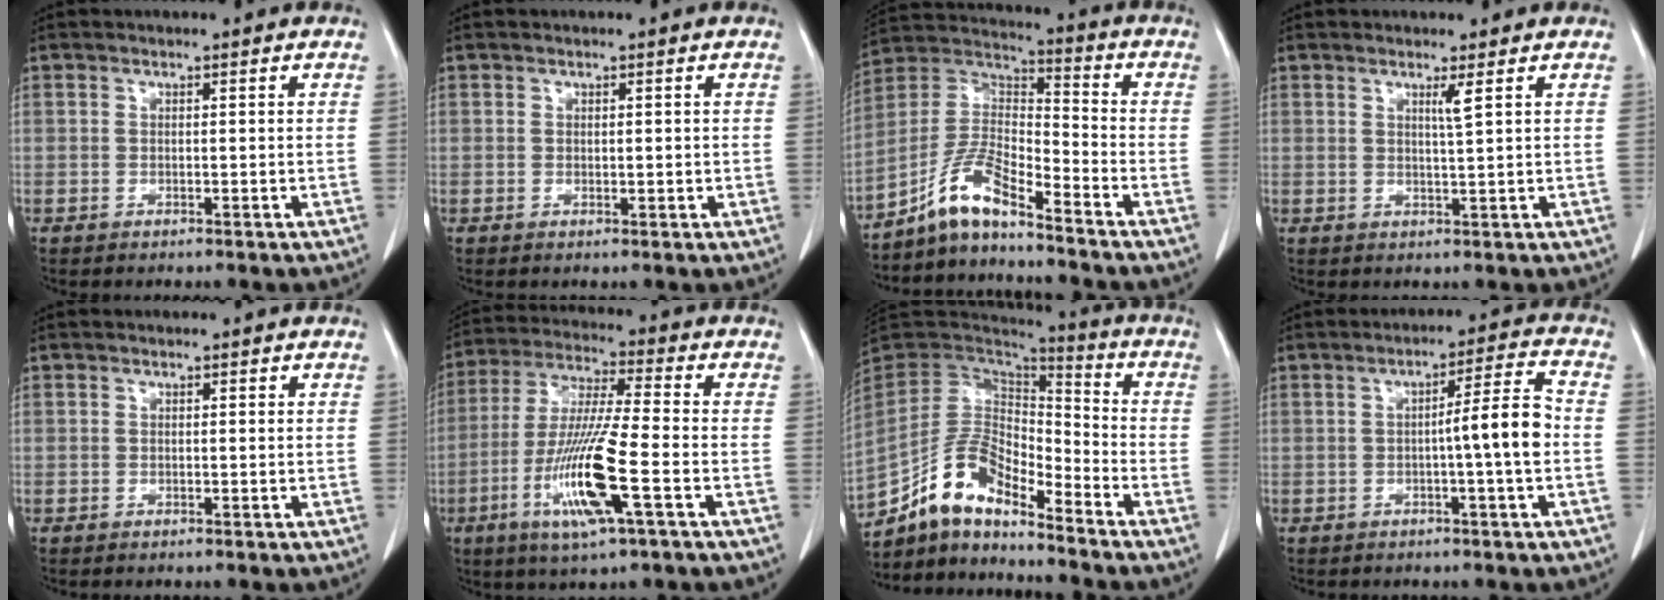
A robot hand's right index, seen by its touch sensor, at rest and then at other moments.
{"total": 0.7, "force": [0.2, 0.4, 0.6], "torque": [-0.007, -0.001, 0.008]}
{"total": 9.0, "force": [-7.1, 1.2, 5.3], "torque": [-0.120, 0.017, -0.140]}
{"total": 1.8, "force": [0.9, -0.5, 1.4], "torque": [-0.028, -0.010, 0.018]}
{"total": 0.0}
{"total": 14.0, "force": [-4.7, 0.4, 13.1], "torque": [-0.268, -0.018, -0.088]}
{"total": 12.5, "force": [-10.3, 3.5, 6.1], "torque": [-0.118, 0.028, -0.196]}
{"total": 6.7, "force": [-1.0, -0.6, 6.6], "torque": [-0.094, 0.011, -0.017]}